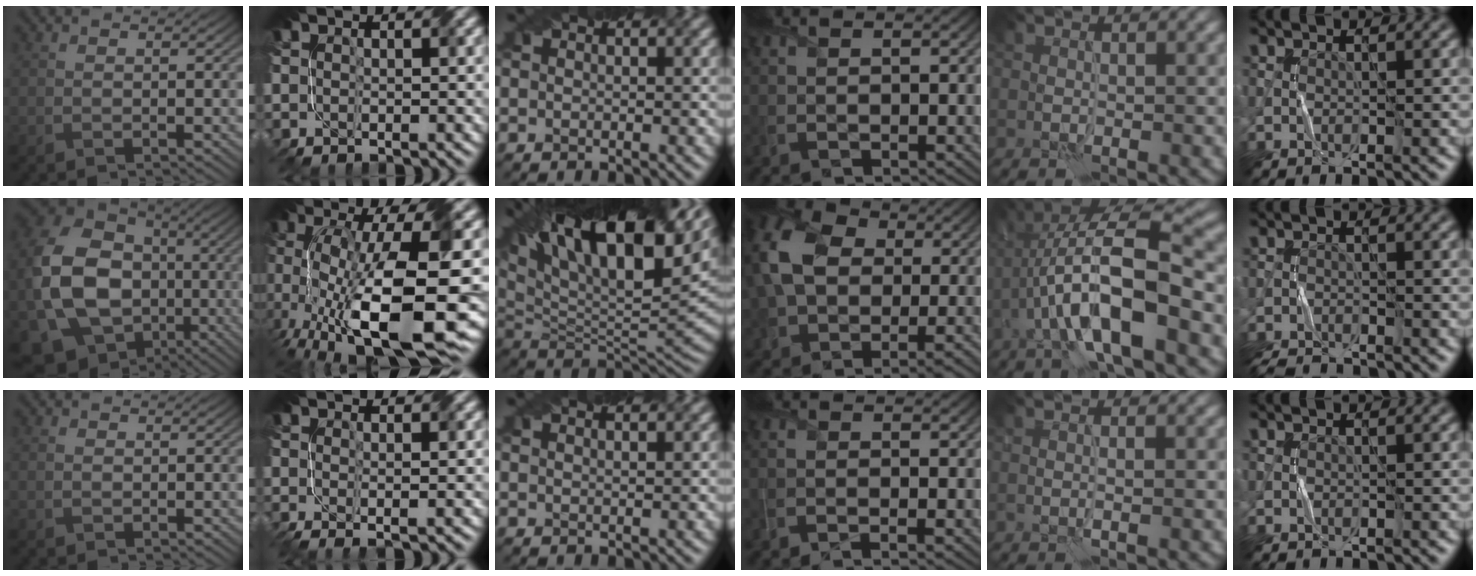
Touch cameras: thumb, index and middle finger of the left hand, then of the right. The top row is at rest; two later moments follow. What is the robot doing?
{"motion": "fold", "object": "netting"}